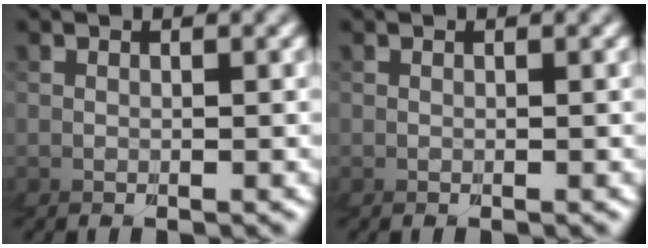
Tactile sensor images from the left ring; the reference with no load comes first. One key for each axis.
{"total": 0.0}